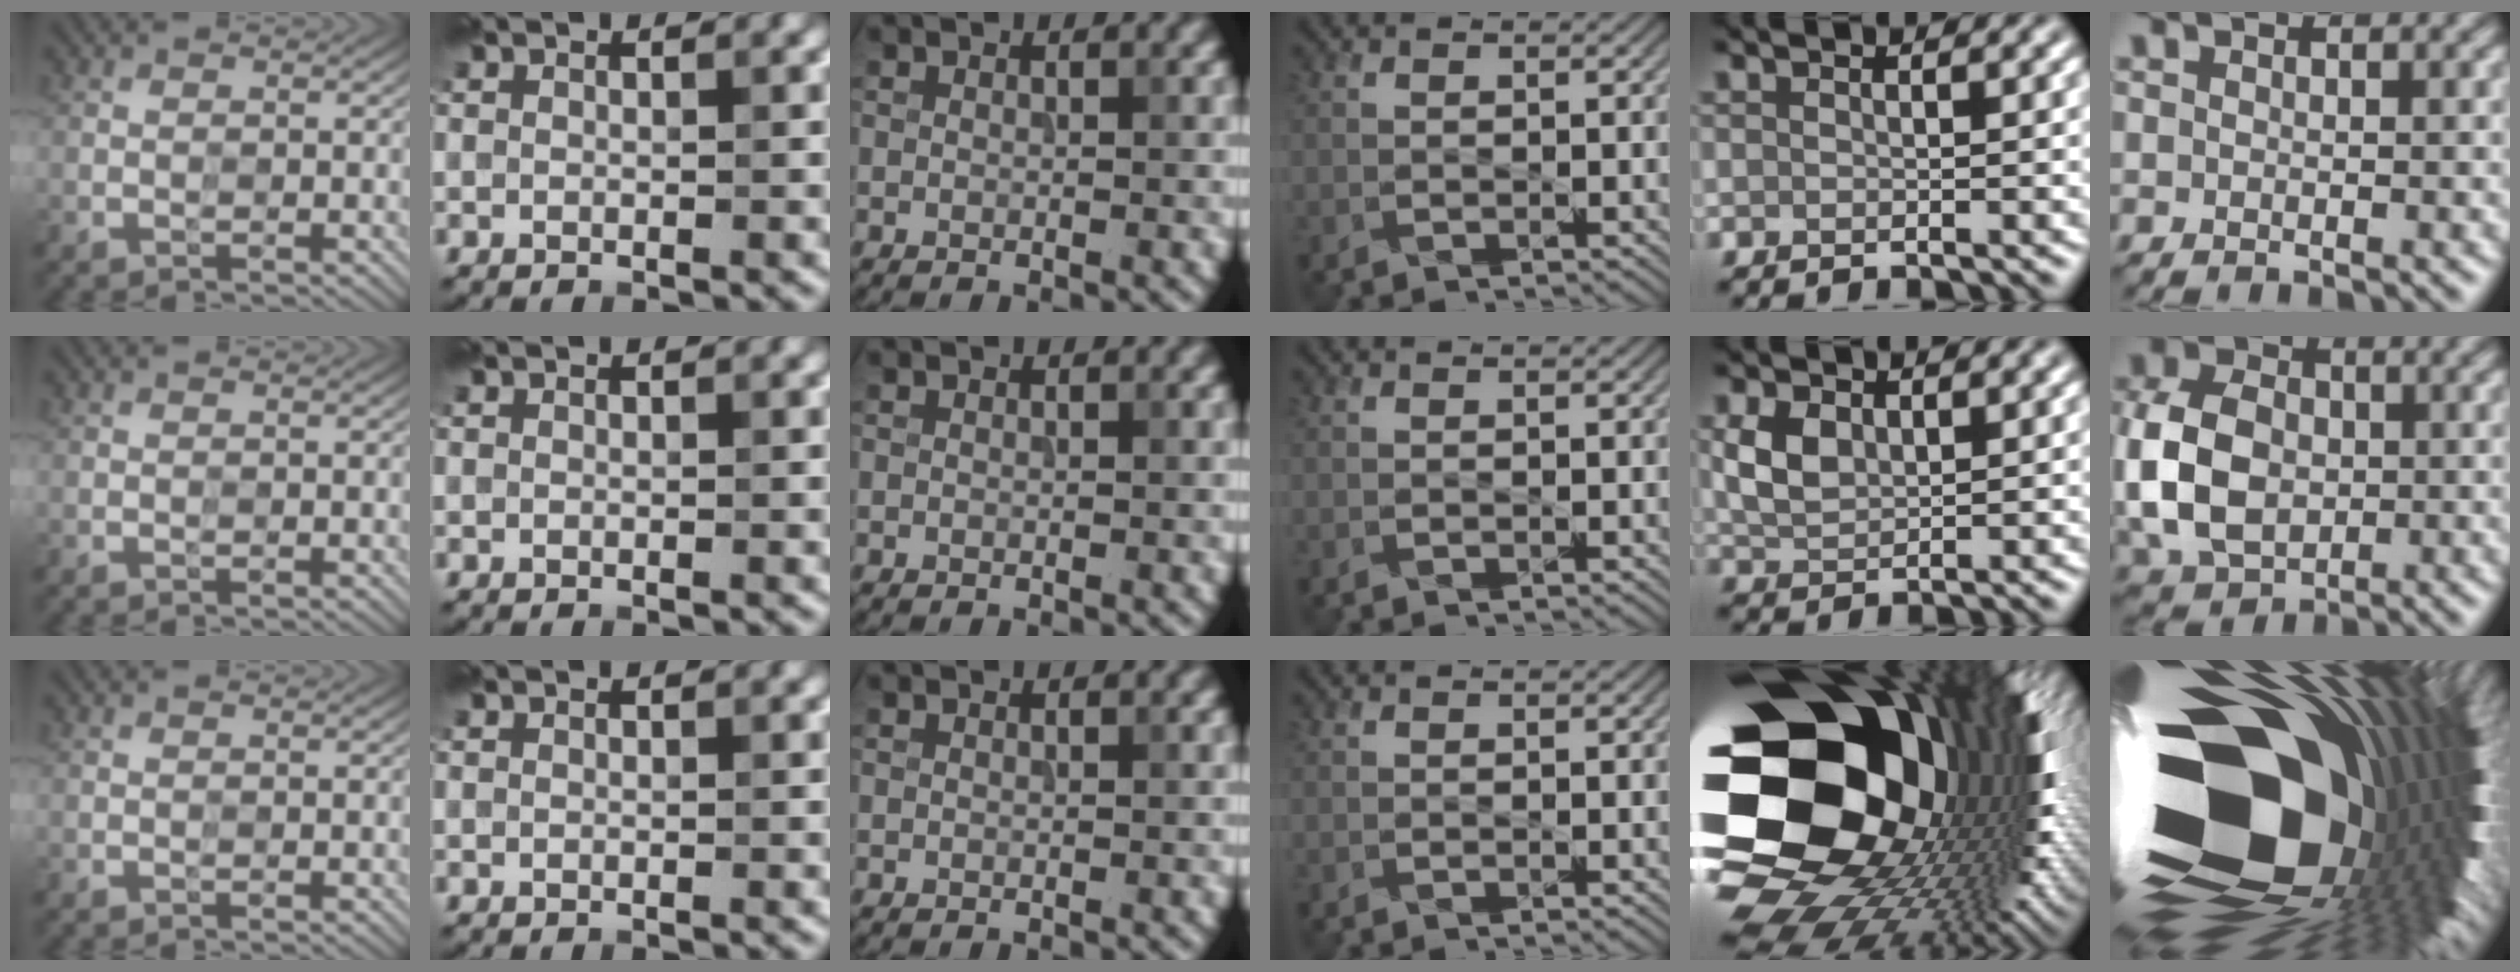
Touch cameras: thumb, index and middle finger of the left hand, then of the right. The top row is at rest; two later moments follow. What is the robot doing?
{"motion": "press", "object": "button"}